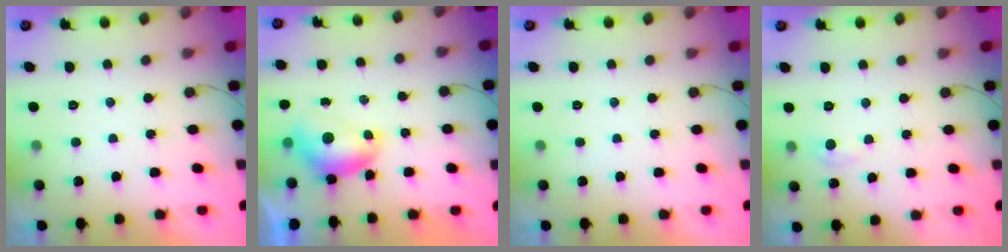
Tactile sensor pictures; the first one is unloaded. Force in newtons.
{"total": 7.3, "press": 7.2, "slide": 1.0}
{"total": 0.0}
{"total": 4.0, "press": 4.0, "slide": 0.5}